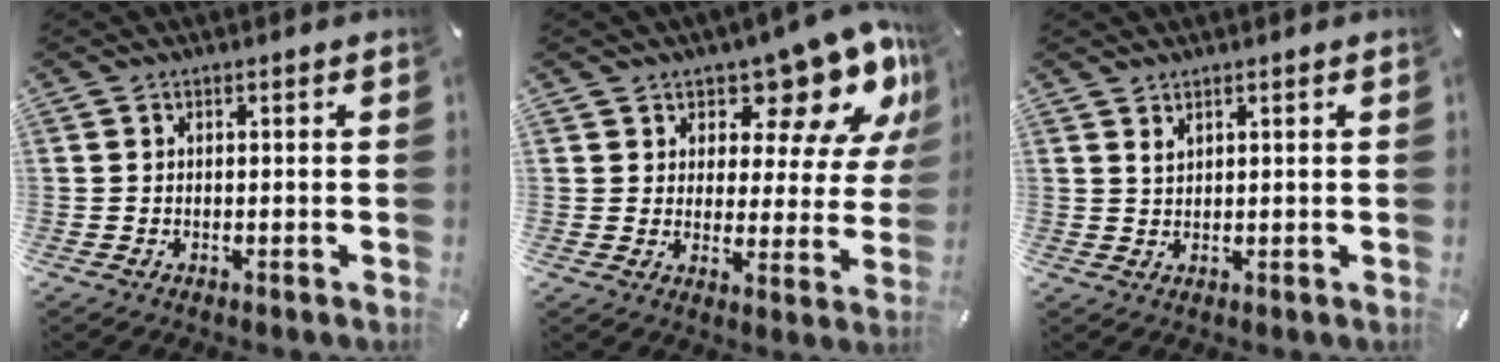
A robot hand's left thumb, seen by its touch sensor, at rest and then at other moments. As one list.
[{"total": 13.5, "force": [10.3, 6.6, 5.8], "torque": [-0.077, -0.083, 0.175]}, {"total": 1.5, "force": [1.2, 0.7, 0.6], "torque": [-0.014, -0.002, 0.024]}]